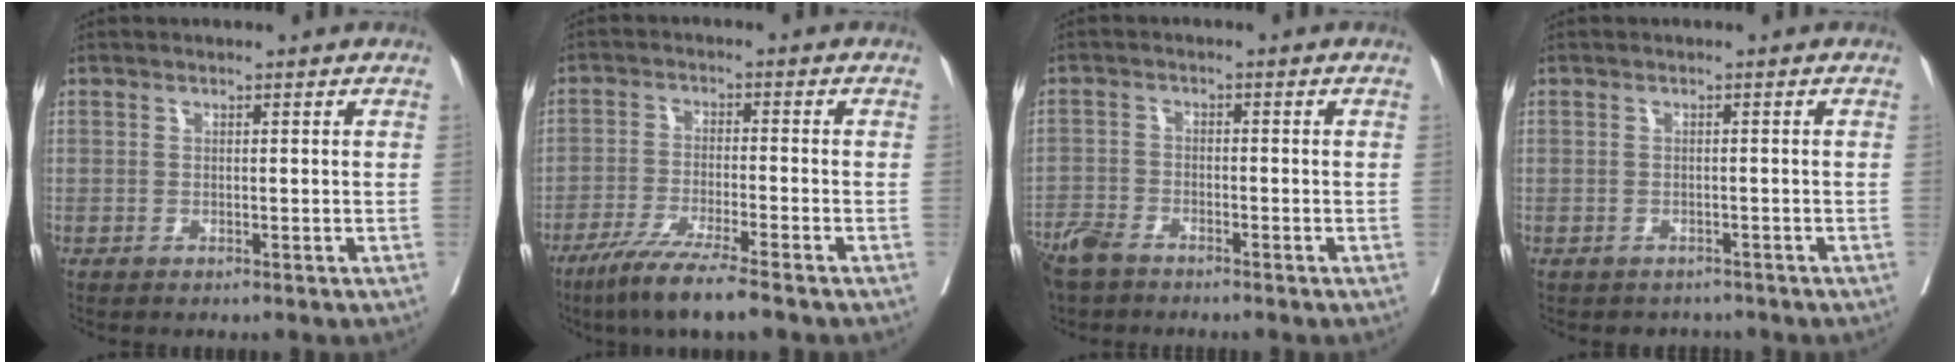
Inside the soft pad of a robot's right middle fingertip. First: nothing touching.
{"total": 8.6, "force": [-6.3, -0.3, 5.8], "torque": [-0.101, -0.025, -0.110]}
{"total": 5.2, "force": [-4.4, 1.7, 2.3], "torque": [-0.047, -0.010, -0.086]}
{"total": 2.3, "force": [-2.0, 1.1, -0.2], "torque": [0.001, 0.003, -0.030]}